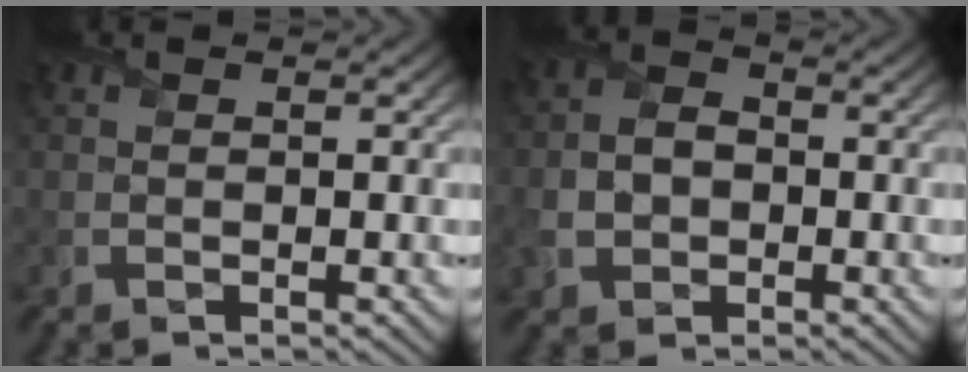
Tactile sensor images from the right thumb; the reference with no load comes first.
{"total": 4.8, "force": [-1.2, 3.6, 2.8], "torque": [-0.072, -0.009, -0.025]}